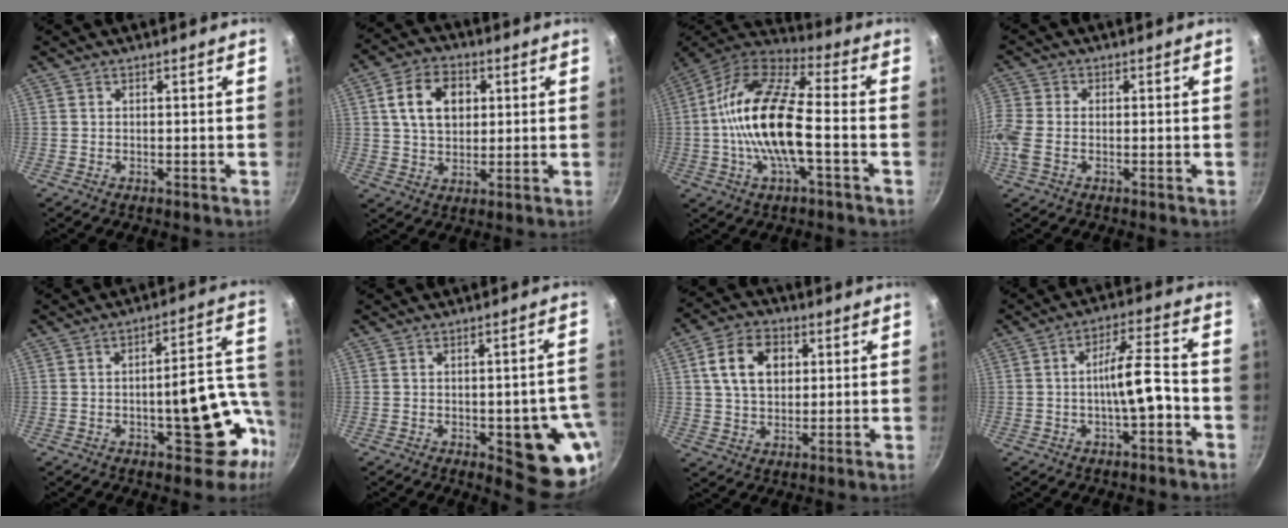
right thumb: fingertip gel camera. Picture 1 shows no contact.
{"total": 11.1, "force": [2.7, 7.8, 7.3], "torque": [-0.106, 0.005, 0.042]}
{"total": 18.9, "force": [-2.5, 7.3, 17.3], "torque": [-0.331, 0.038, -0.066]}
{"total": 6.0, "force": [-0.8, 3.9, 4.5], "torque": [-0.104, 0.002, -0.028]}
{"total": 16.7, "force": [-5.1, 7.4, 14.1], "torque": [-0.114, 0.047, -0.060]}
{"total": 14.9, "force": [-4.0, 5.9, 13.0], "torque": [-0.095, 0.011, -0.047]}
{"total": 11.2, "force": [2.8, 7.9, 7.4], "torque": [-0.111, 0.007, 0.042]}
{"total": 8.7, "force": [-2.8, 2.5, 7.8], "torque": [-0.117, 0.042, -0.045]}